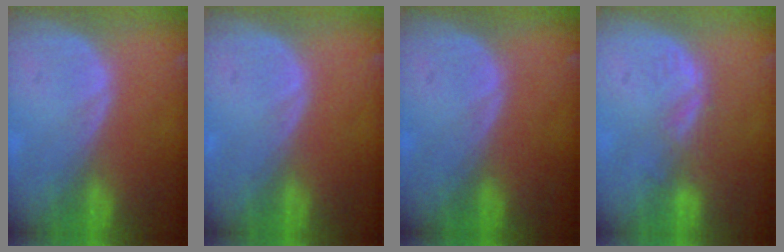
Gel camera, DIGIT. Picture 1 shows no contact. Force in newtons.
{"total": 0.0}
{"total": 0.0}
{"total": 2.8, "press": 2.2, "slide": 1.7}